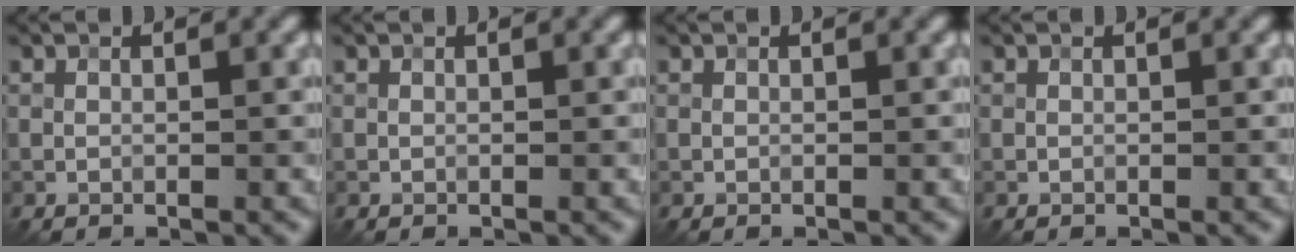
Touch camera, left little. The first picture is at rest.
{"total": 0.0}
{"total": 0.0}
{"total": 0.0}